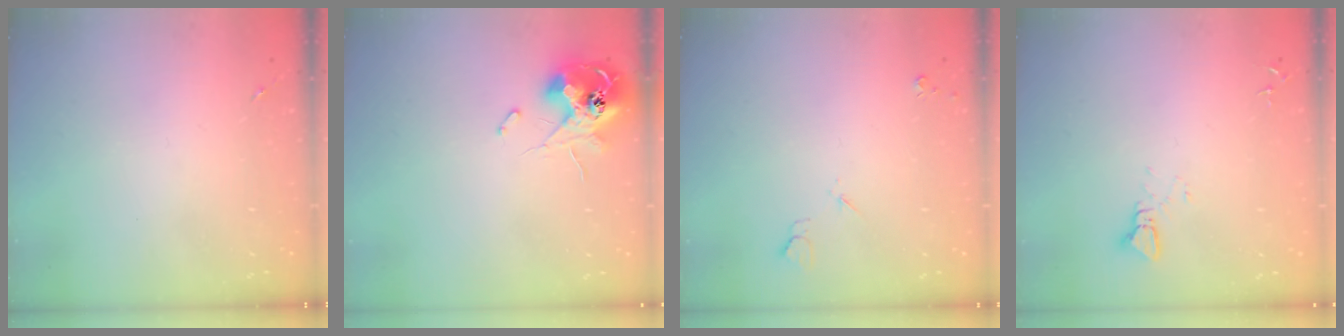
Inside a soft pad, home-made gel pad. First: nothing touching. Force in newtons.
{"total": 12.7, "press": 12.6, "slide": 1.5}
{"total": 3.6, "press": 3.5, "slide": 0.8}
{"total": 2.4, "press": 2.4, "slide": 0.1}